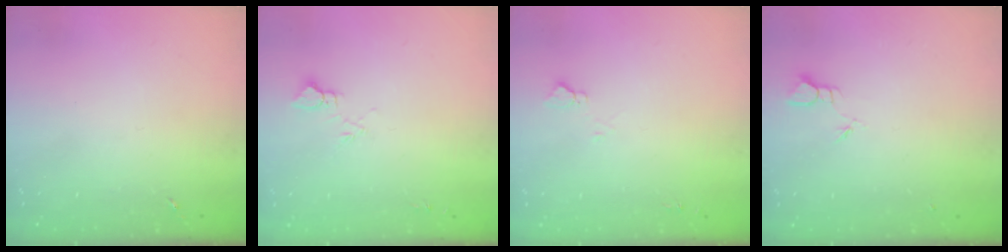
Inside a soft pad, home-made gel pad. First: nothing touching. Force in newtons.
{"total": 3.7, "press": 3.7, "slide": 0.4}
{"total": 4.4, "press": 4.3, "slide": 0.6}
{"total": 2.0, "press": 2.0, "slide": 0.1}